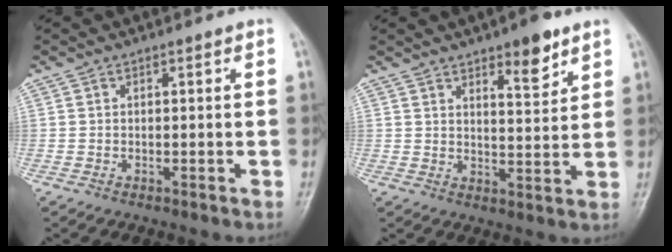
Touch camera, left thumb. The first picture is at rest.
{"total": 7.5, "force": [4.9, 2.4, 5.2], "torque": [-0.060, -0.032, 0.070]}